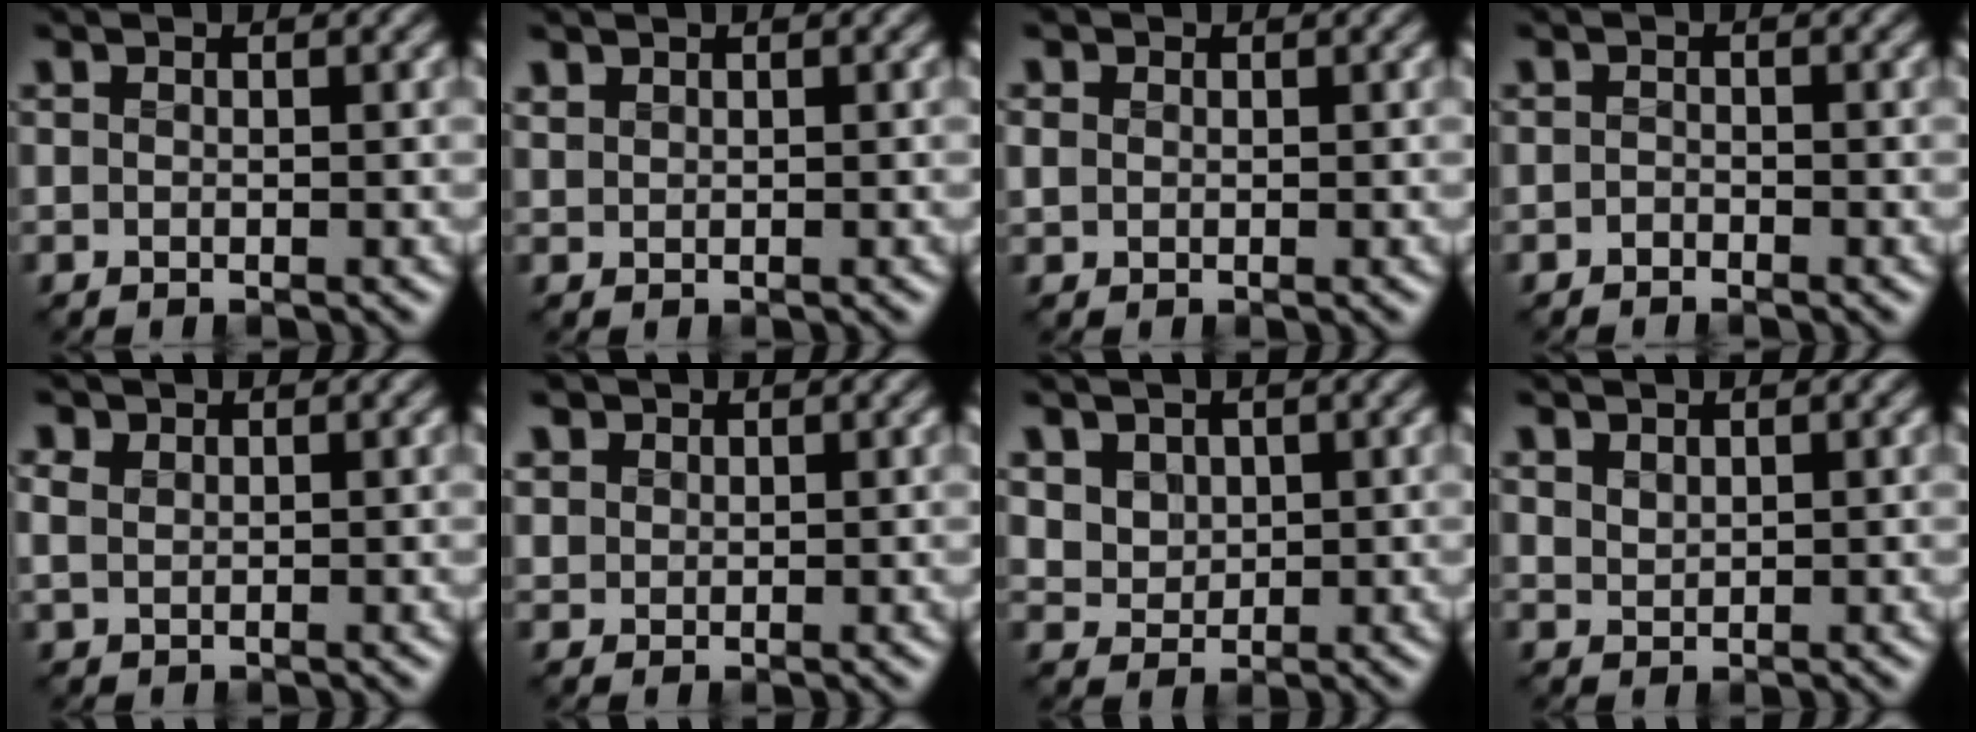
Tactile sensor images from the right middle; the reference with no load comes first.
{"total": 0.8, "force": [0.6, 0.4, 0.1], "torque": [-0.009, 0.000, 0.016]}
{"total": 1.3, "force": [0.2, 1.2, 0.4], "torque": [-0.011, -0.004, 0.002]}
{"total": 0.9, "force": [-0.8, 0.3, 0.1], "torque": [0.000, -0.004, -0.018]}
{"total": 1.3, "force": [0.7, 0.9, 0.7], "torque": [-0.020, 0.000, 0.015]}
{"total": 1.6, "force": [0.8, 1.4, 0.3], "torque": [-0.017, -0.004, 0.021]}
{"total": 3.8, "force": [1.7, 2.9, 1.7], "torque": [-0.057, 0.001, 0.042]}
{"total": 1.1, "force": [0.7, 0.6, 0.5], "torque": [-0.016, -0.002, 0.016]}